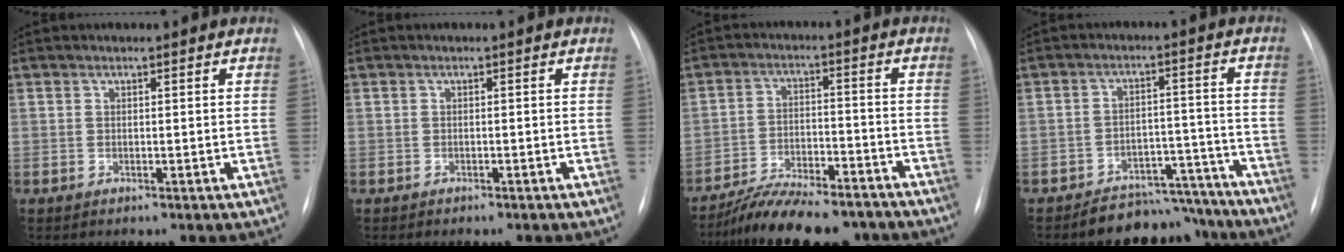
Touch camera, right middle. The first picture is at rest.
{"total": 0.8, "force": [-0.6, 0.3, 0.3], "torque": [-0.007, 0.000, -0.009]}
{"total": 13.9, "force": [-12.0, 3.5, 6.0], "torque": [-0.090, 0.013, -0.188]}
{"total": 9.1, "force": [-8.3, 3.6, -0.2], "torque": [0.034, 0.047, -0.117]}